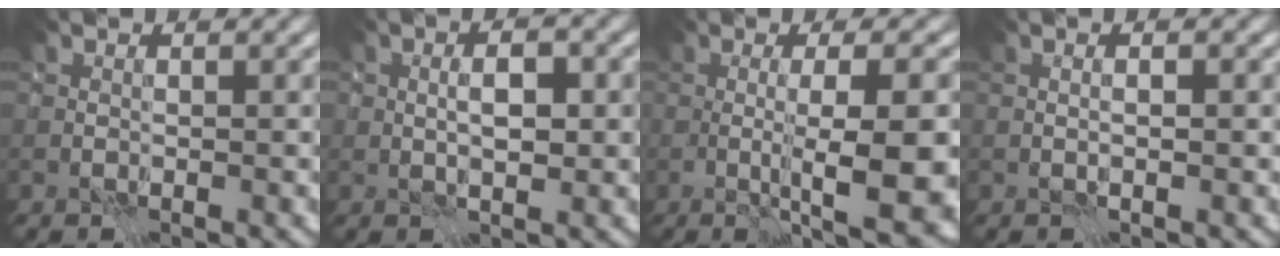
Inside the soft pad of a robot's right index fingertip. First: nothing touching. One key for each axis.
{"total": 3.1, "fx": 0.1, "fy": 1.3, "fz": 2.8, "tx": -0.040, "ty": -0.006, "tz": 0.005}
{"total": 10.5, "fx": -1.7, "fy": 2.3, "fz": 10.1, "tx": -0.130, "ty": -0.010, "tz": -0.016}
{"total": 0.9, "fx": -0.1, "fy": 0.1, "fz": 0.9, "tx": -0.009, "ty": -0.008, "tz": -0.001}